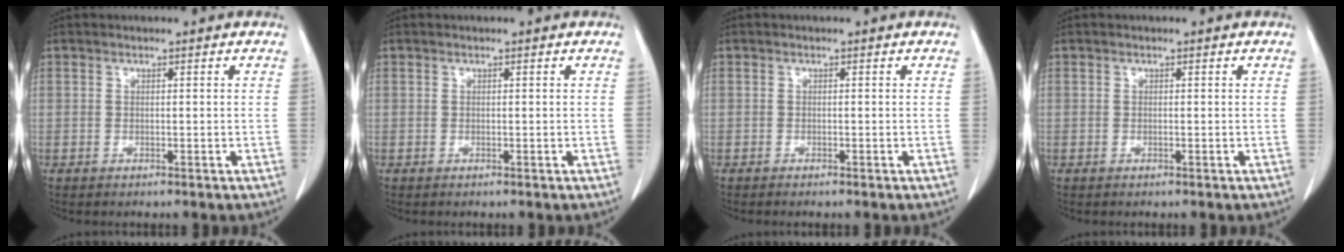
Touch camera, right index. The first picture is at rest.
{"total": 0.0}
{"total": 1.0, "force": [-0.9, -0.1, 0.5], "torque": [-0.008, 0.000, -0.011]}
{"total": 0.0}